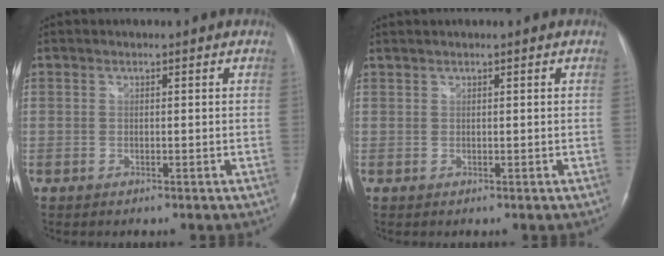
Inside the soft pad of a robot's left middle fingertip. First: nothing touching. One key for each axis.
{"total": 0.7, "fx": 0.7, "fy": -0.1, "fz": 0.2, "tx": -0.007, "ty": 0.009, "tz": 0.018}